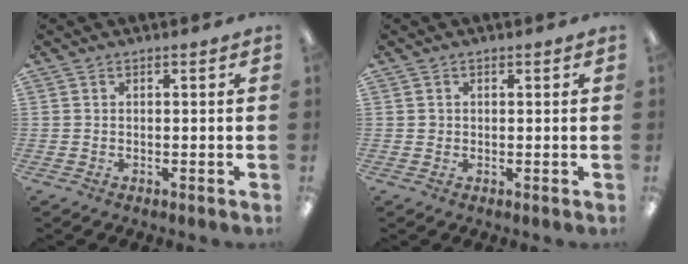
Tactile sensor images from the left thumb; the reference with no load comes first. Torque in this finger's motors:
{"motor_torque": [0.06, 0.05, 0.27, -0.42, -0.01]}